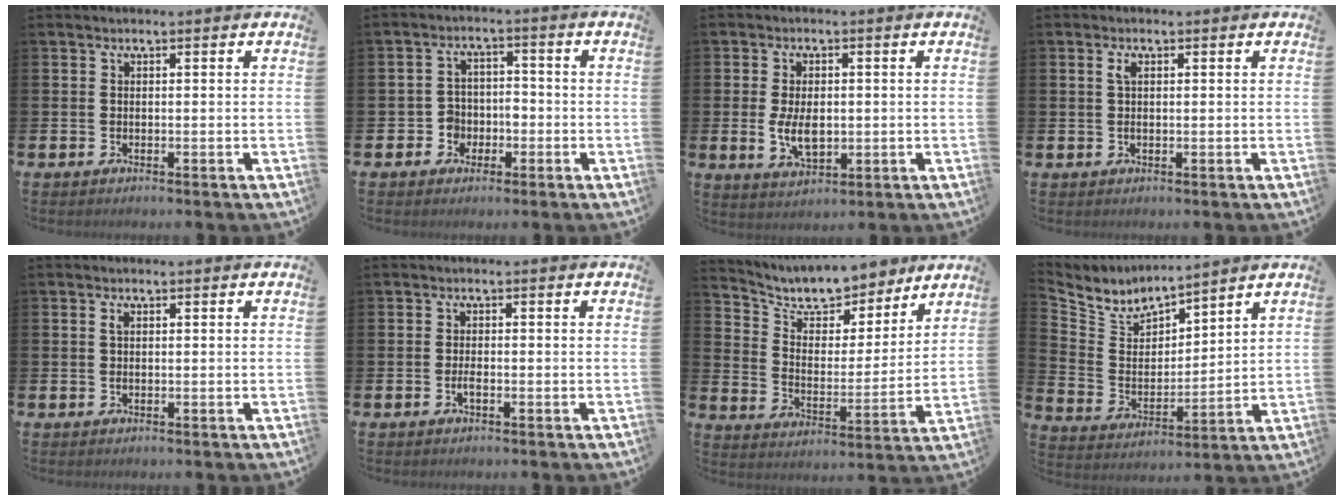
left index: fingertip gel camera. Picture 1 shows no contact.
{"total": 3.5, "force": [-1.9, 2.8, 0.4], "torque": [-0.027, 0.009, -0.043]}
{"total": 5.3, "force": [-0.1, 3.1, 4.3], "torque": [-0.074, 0.000, -0.005]}
{"total": 1.5, "force": [0.5, 0.7, 1.3], "torque": [-0.023, 0.004, 0.007]}
{"total": 1.0, "force": [0.4, 0.7, 0.6], "torque": [-0.011, 0.003, 0.006]}
{"total": 1.3, "force": [-0.7, 0.4, 1.1], "torque": [-0.027, 0.004, -0.011]}
{"total": 9.6, "force": [8.8, 3.0, 2.3], "torque": [-0.081, -0.063, 0.156]}
{"total": 5.2, "force": [4.9, 1.6, 0.5], "torque": [-0.049, -0.039, 0.083]}